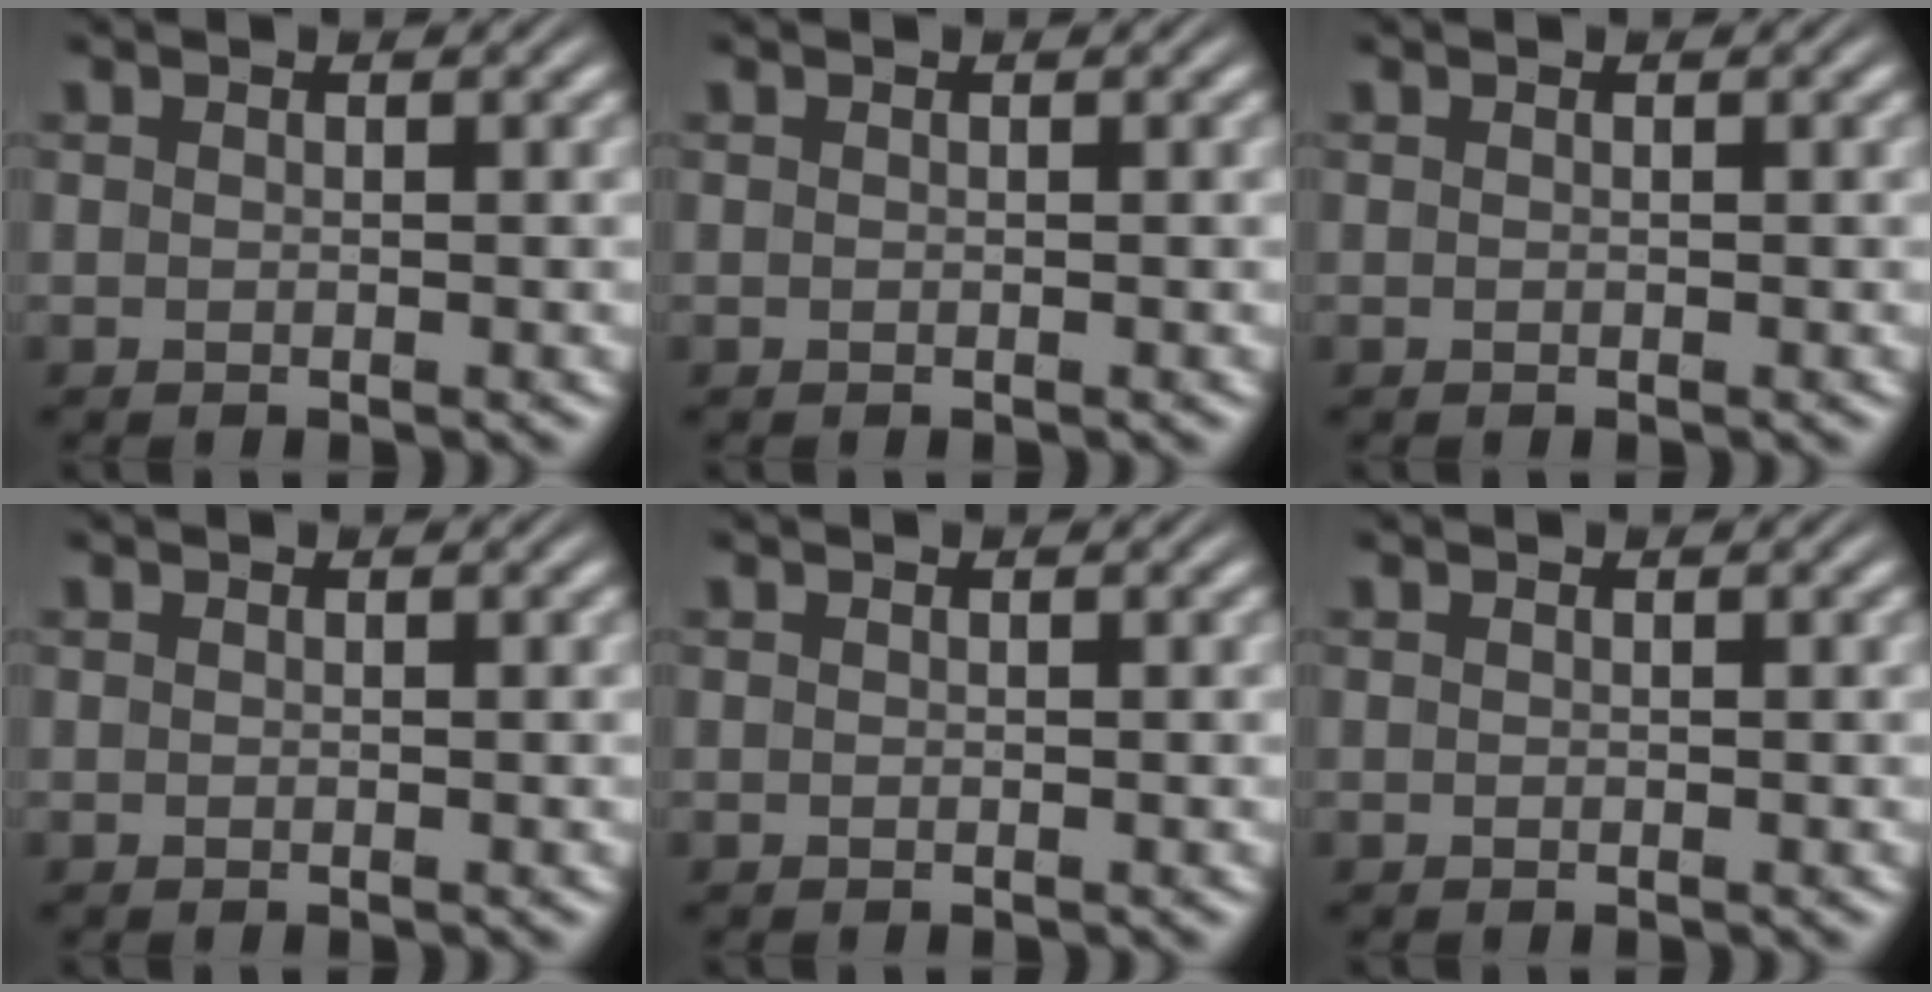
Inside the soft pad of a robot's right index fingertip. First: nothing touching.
{"total": 0.0}
{"total": 0.0}
{"total": 0.0}
{"total": 0.0}
{"total": 0.0}